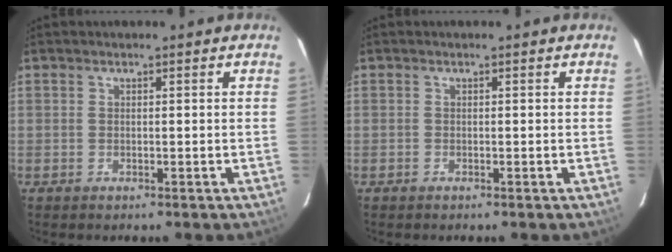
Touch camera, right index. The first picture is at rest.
{"total": 0.0}